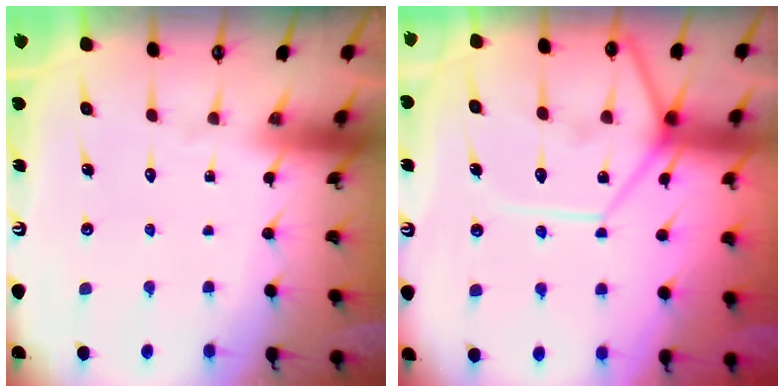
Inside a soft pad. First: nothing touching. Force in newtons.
{"total": 14.0, "press": 13.9, "slide": 1.6}